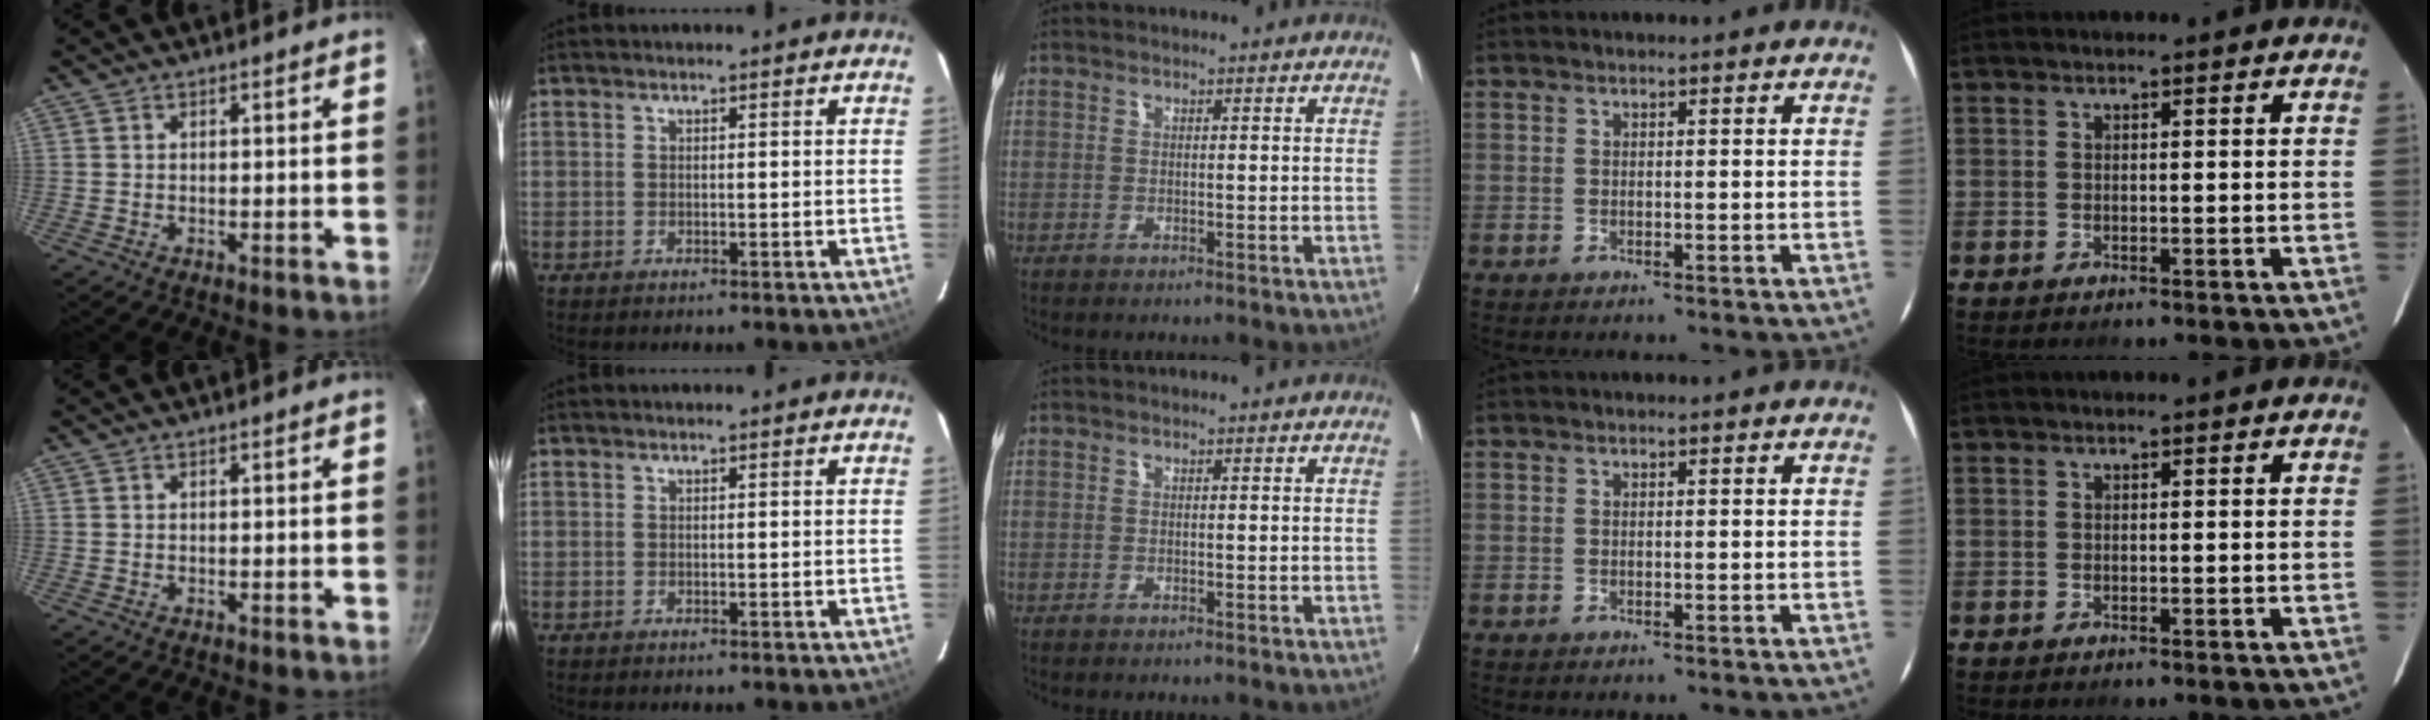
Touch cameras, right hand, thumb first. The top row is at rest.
{}